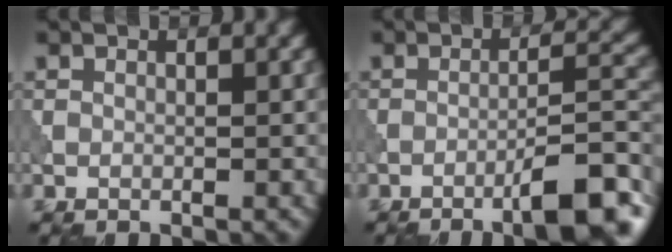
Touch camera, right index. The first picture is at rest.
{"total": 7.5, "force": [-4.6, 1.4, 5.7], "torque": [-0.077, 0.017, -0.070]}